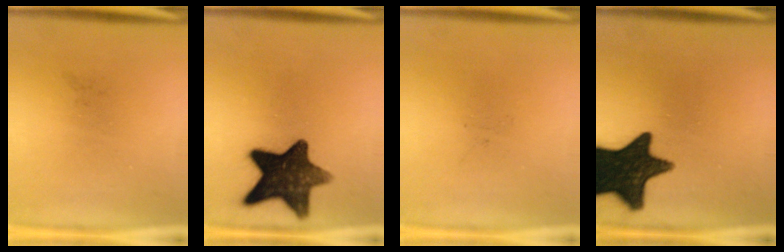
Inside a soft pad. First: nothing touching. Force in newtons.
{"total": 13.9}
{"total": 0.0}
{"total": 16.5}